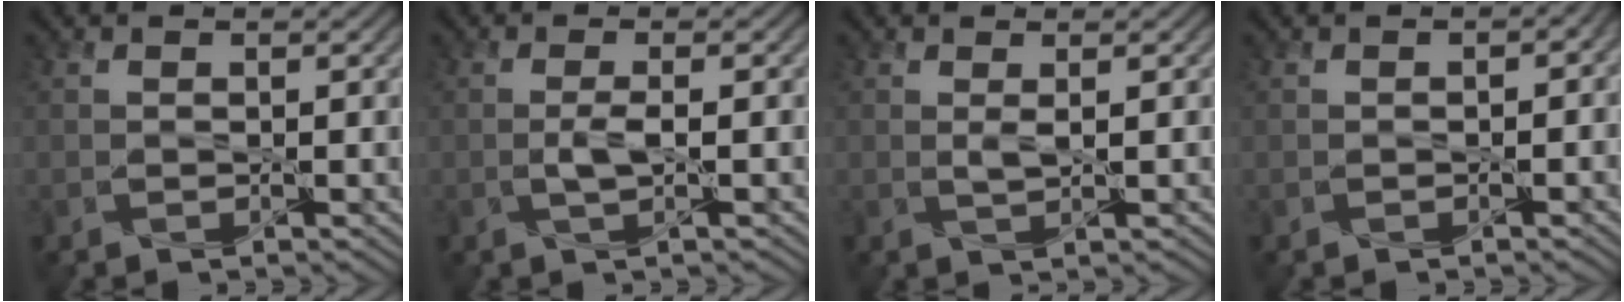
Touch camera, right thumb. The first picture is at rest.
{"total": 2.1, "force": [-0.3, 0.4, 2.0], "torque": [-0.042, 0.003, -0.008]}
{"total": 1.2, "force": [0.4, 0.1, 1.1], "torque": [-0.024, 0.000, 0.007]}
{"total": 1.6, "force": [-0.4, 1.1, 1.1], "torque": [-0.014, -0.009, -0.002]}